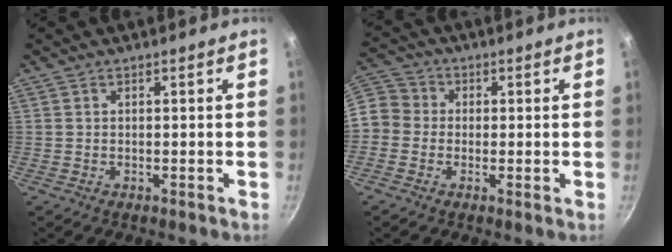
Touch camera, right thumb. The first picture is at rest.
{"total": 7.7, "force": [-0.7, 7.2, 2.8], "torque": [-0.034, 0.021, -0.037]}